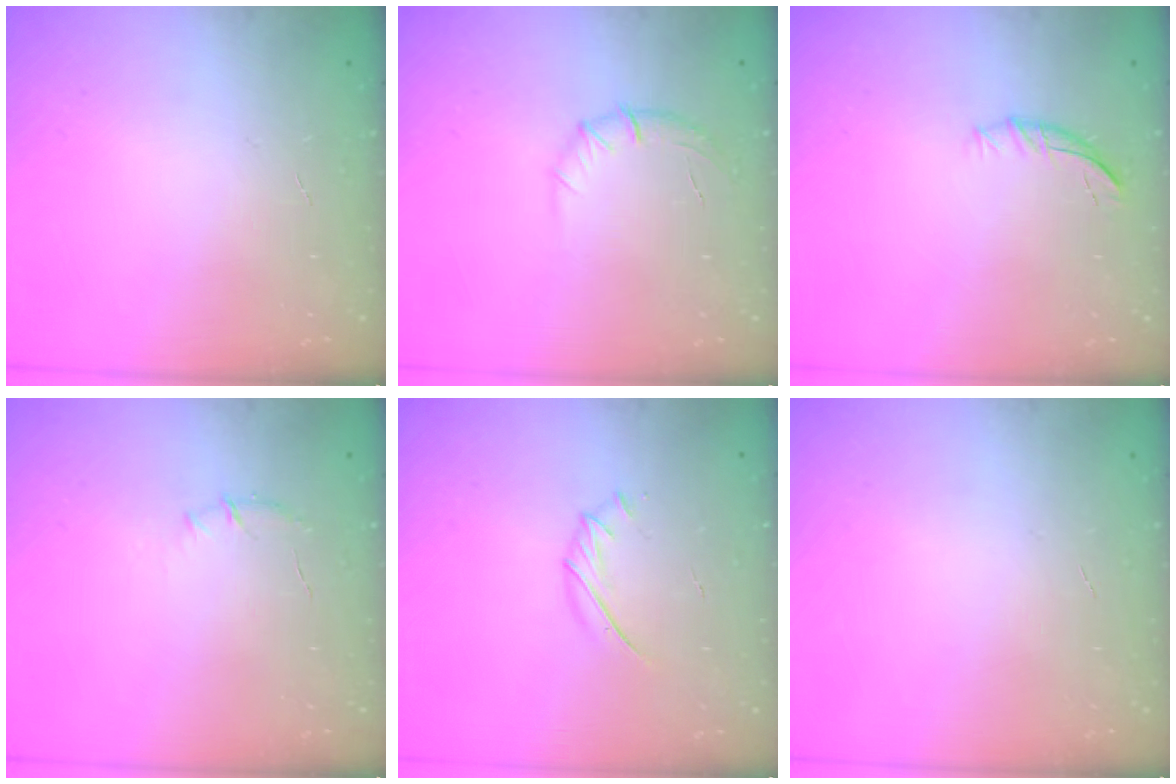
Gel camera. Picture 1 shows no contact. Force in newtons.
{"total": 5.7, "press": 5.5, "slide": 1.7}
{"total": 7.2, "press": 7.1, "slide": 1.4}
{"total": 4.3, "press": 4.1, "slide": 1.6}
{"total": 5.4, "press": 5.3, "slide": 1.0}
{"total": 0.0}